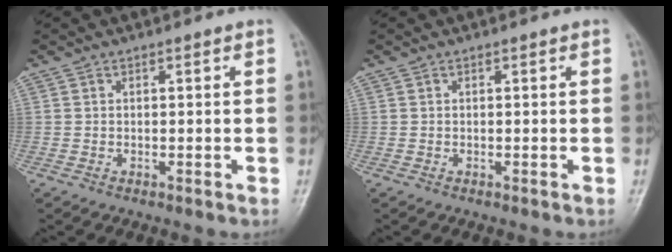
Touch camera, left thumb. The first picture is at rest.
{"total": 0.0}